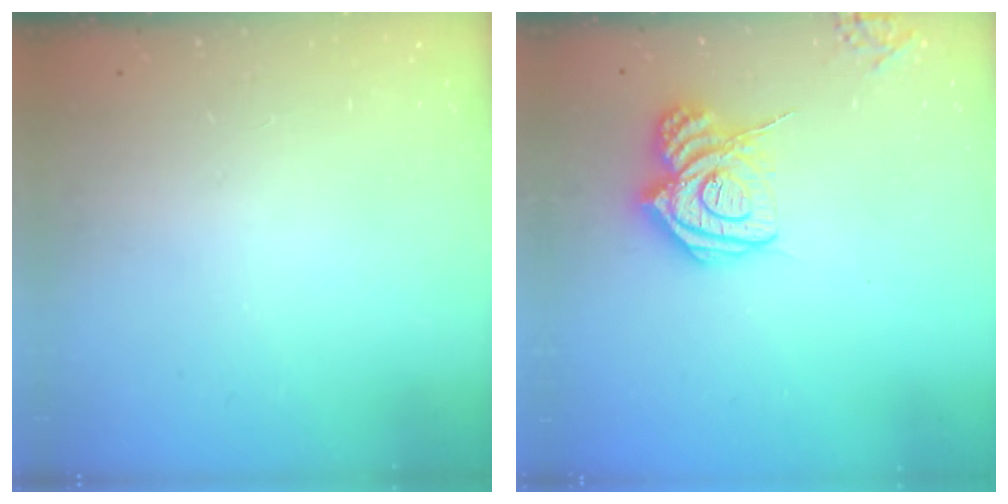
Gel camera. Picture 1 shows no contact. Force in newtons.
{"total": 14.1, "press": 14.0, "slide": 1.7}